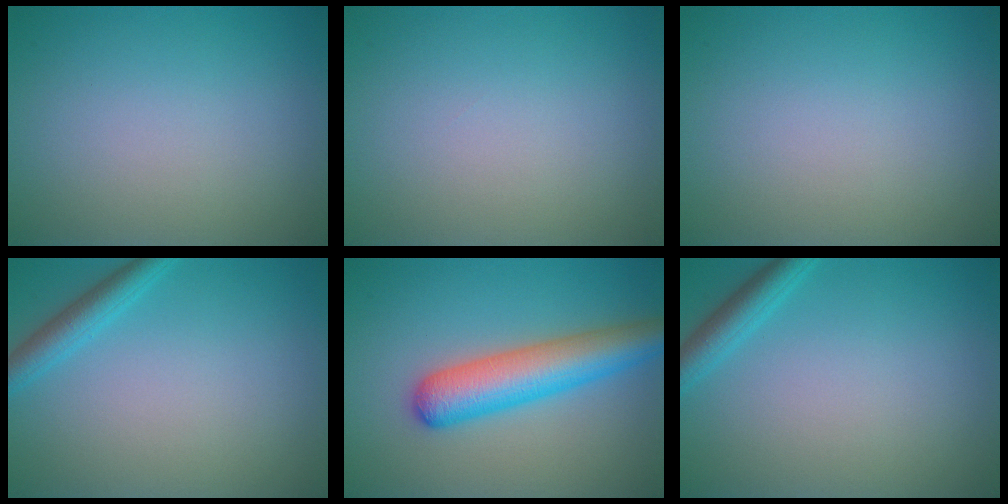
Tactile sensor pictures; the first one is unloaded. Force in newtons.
{"total": 0.0}
{"total": 0.0}
{"total": 2.5, "press": 2.4, "slide": 0.1}
{"total": 6.3, "press": 6.3, "slide": 0.2}
{"total": 2.4, "press": 2.4, "slide": 0.2}